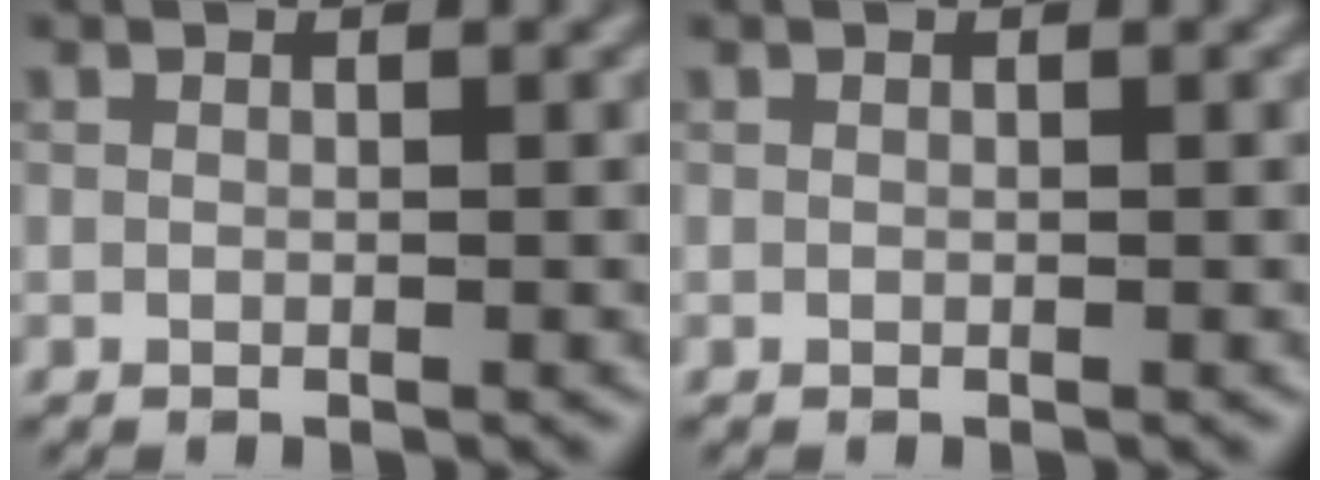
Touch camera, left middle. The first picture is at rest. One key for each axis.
{"total": 0.0}